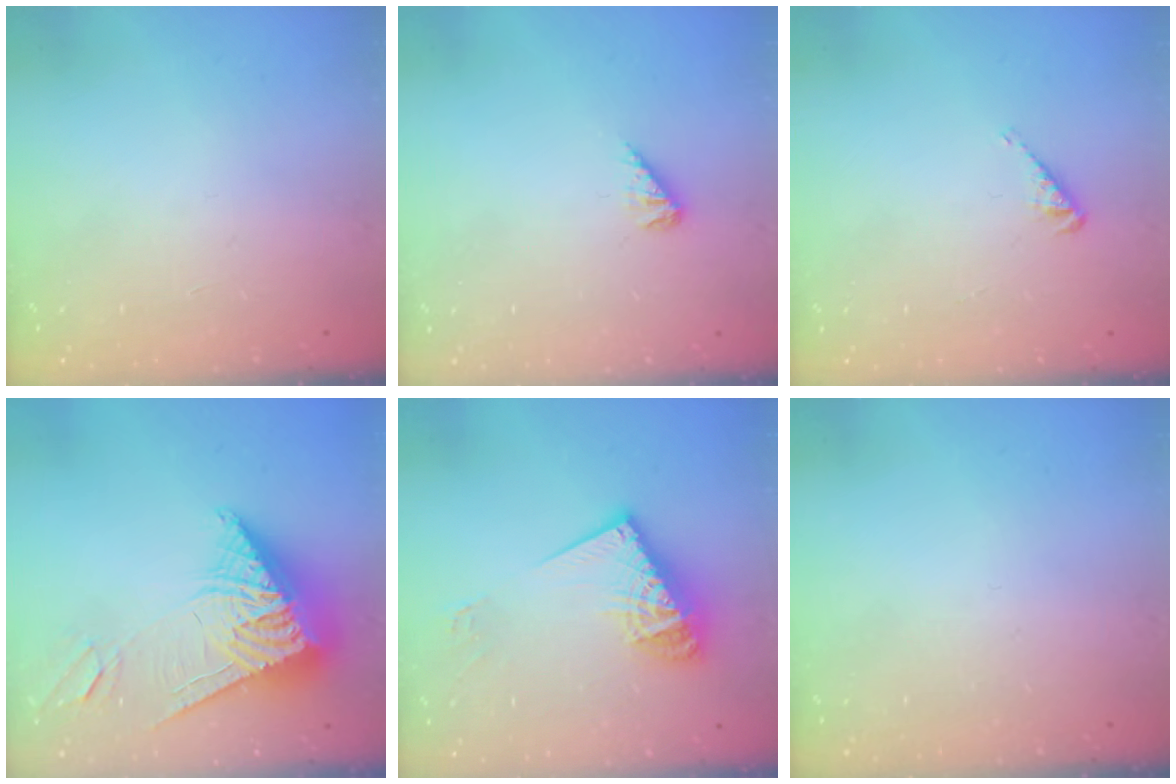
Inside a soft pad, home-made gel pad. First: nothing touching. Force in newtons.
{"total": 3.3, "press": 3.3, "slide": 0.6}
{"total": 2.6, "press": 2.5, "slide": 0.4}
{"total": 11.9, "press": 11.7, "slide": 1.9}
{"total": 14.3, "press": 14.1, "slide": 1.7}
{"total": 0.0}